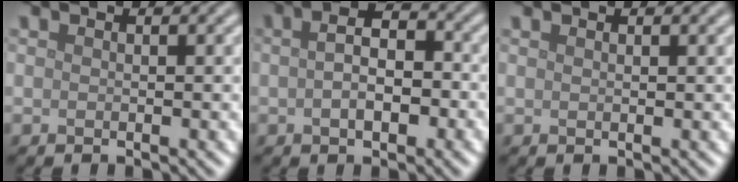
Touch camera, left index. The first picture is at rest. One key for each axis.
{"total": 4.4, "fx": -0.1, "fy": 2.4, "fz": 3.7, "tx": -0.053, "ty": 0.003, "tz": -0.004}
{"total": 0.7, "fx": 0.6, "fy": 0.1, "fz": 0.4, "tx": -0.006, "ty": 0.001, "tz": 0.008}